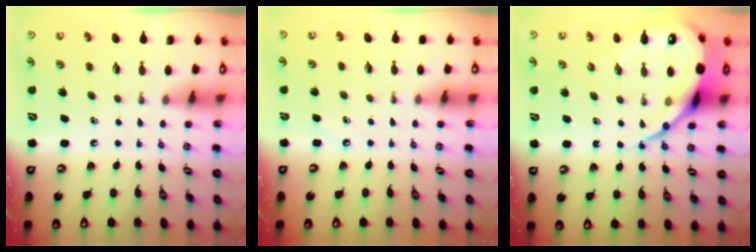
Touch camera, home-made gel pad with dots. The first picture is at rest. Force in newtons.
{"total": 2.2, "press": 2.2, "slide": 0.3}
{"total": 13.7, "press": 13.6, "slide": 1.5}